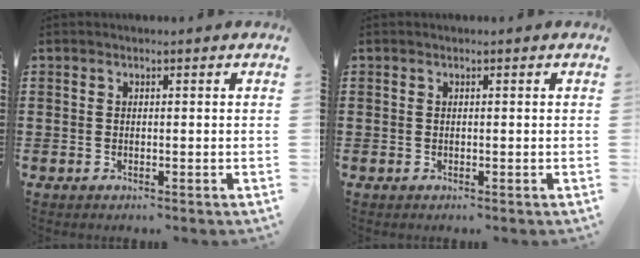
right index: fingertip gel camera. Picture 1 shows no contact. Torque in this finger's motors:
{"motor_torque": [0.26, -0.18, 0.02, 0.01]}